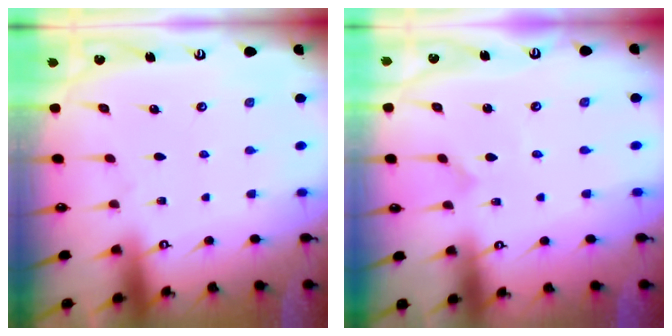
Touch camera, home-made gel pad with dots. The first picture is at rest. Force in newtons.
{"total": 0.0}